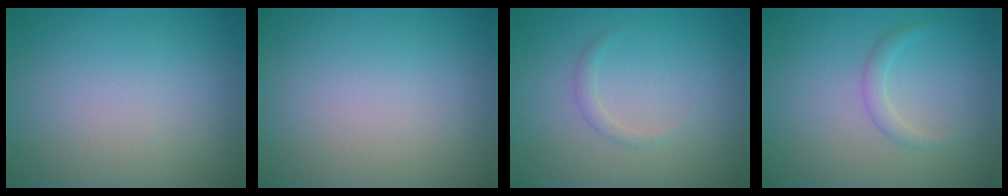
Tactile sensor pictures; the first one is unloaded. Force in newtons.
{"total": 0.0}
{"total": 0.9, "press": 0.9, "slide": 0.1}
{"total": 1.2, "press": 1.2, "slide": 0.1}